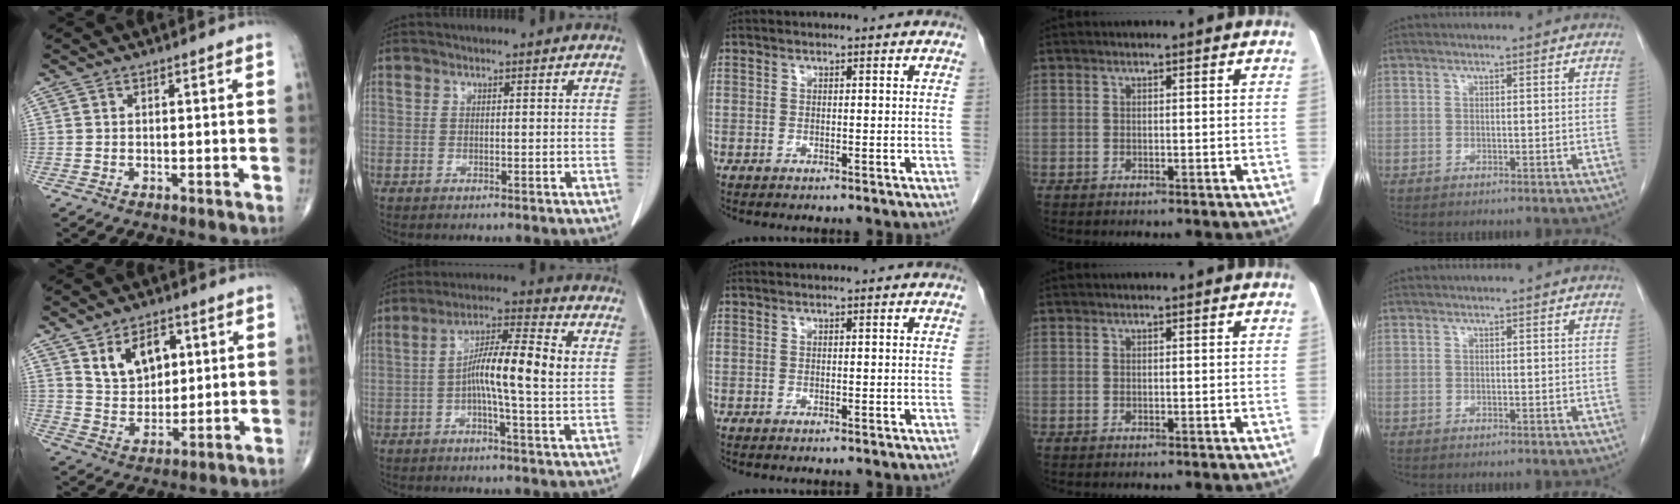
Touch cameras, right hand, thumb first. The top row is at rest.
{"thumb": {"total": 10.2, "force": [4.1, 6.7, 6.5], "torque": [-0.080, -0.022, 0.080]}, "index": {"total": 11.1, "force": [0.4, 0.8, 11.1], "torque": [-0.194, 0.019, -0.002]}}